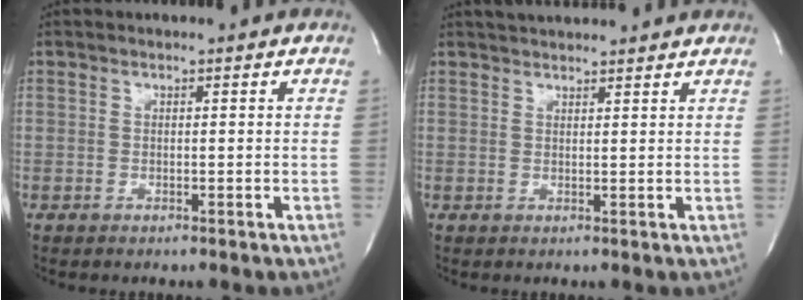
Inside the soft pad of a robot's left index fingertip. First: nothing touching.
{"total": 10.1, "force": [9.4, 0.9, 3.6], "torque": [-0.062, 0.025, 0.125]}